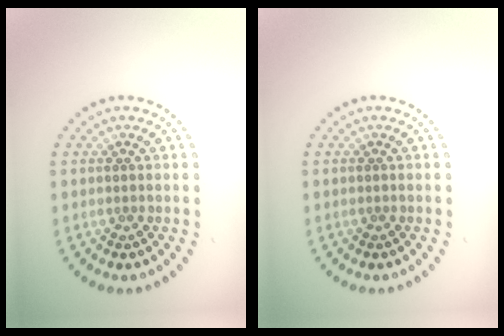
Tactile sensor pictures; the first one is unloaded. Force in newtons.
{"total": 0.0}